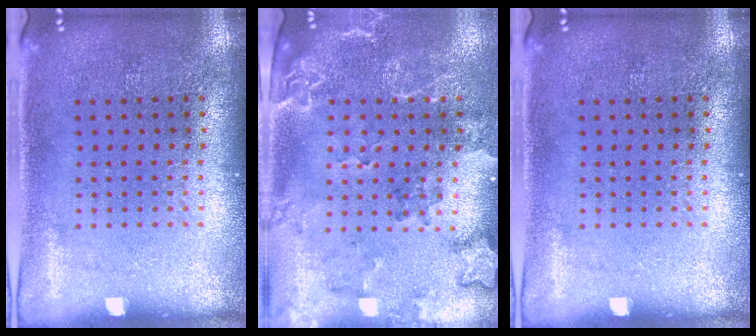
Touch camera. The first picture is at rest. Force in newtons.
{"total": 2.1, "press": 2.0, "slide": 0.8}
{"total": 0.0}